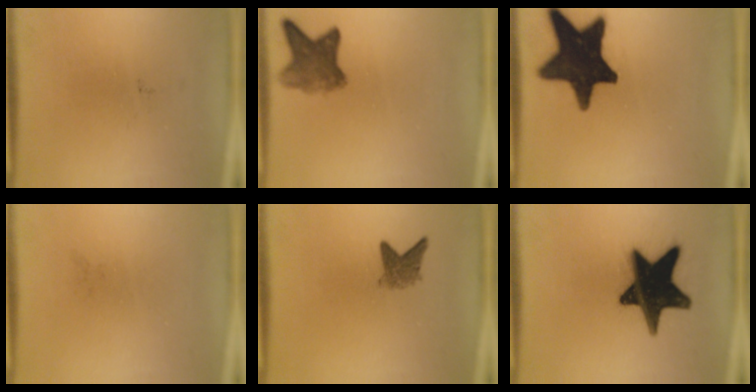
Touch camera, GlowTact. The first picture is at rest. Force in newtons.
{"total": 5.8}
{"total": 18.5}
{"total": 0.0}
{"total": 3.0}
{"total": 19.9}